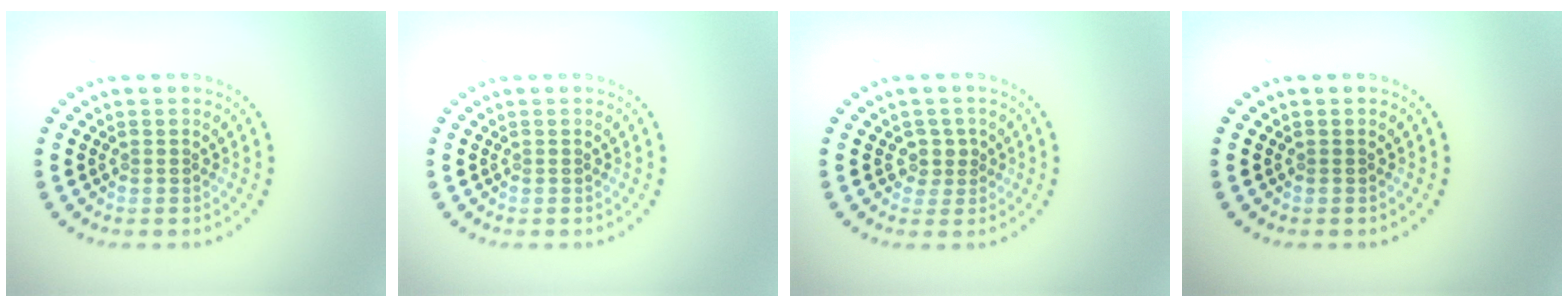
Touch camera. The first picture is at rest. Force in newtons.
{"total": 0.0}
{"total": 1.7, "press": 1.2, "slide": 1.1}
{"total": 0.0}